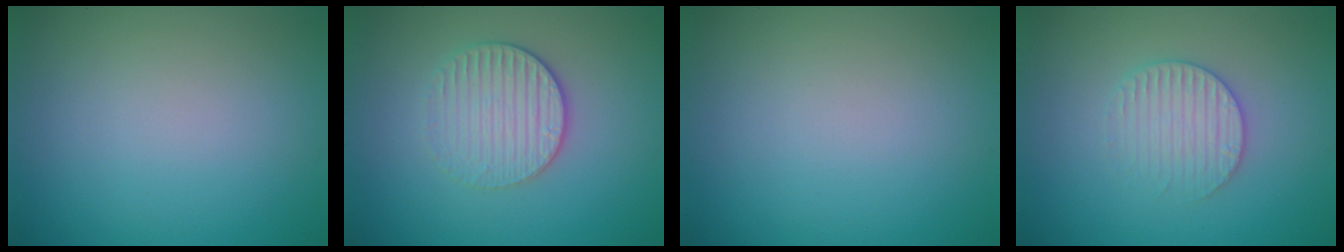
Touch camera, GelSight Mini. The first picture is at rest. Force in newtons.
{"total": 3.1, "press": 2.7, "slide": 1.4}
{"total": 0.0}
{"total": 2.8, "press": 2.7, "slide": 0.6}